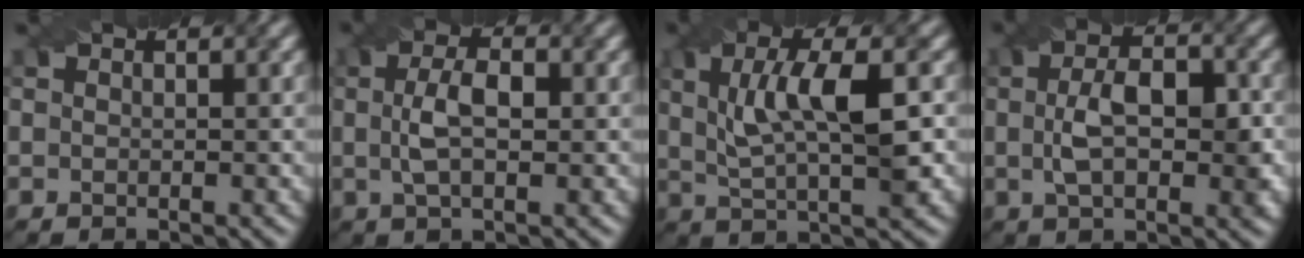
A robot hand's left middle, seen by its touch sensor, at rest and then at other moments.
{"total": 3.6, "force": [0.2, 1.5, 3.3], "torque": [-0.074, 0.005, 0.001]}
{"total": 7.1, "force": [1.3, 2.3, 6.6], "torque": [-0.120, 0.006, 0.024]}
{"total": 5.8, "force": [0.0, 2.8, 5.1], "torque": [-0.089, 0.002, -0.002]}